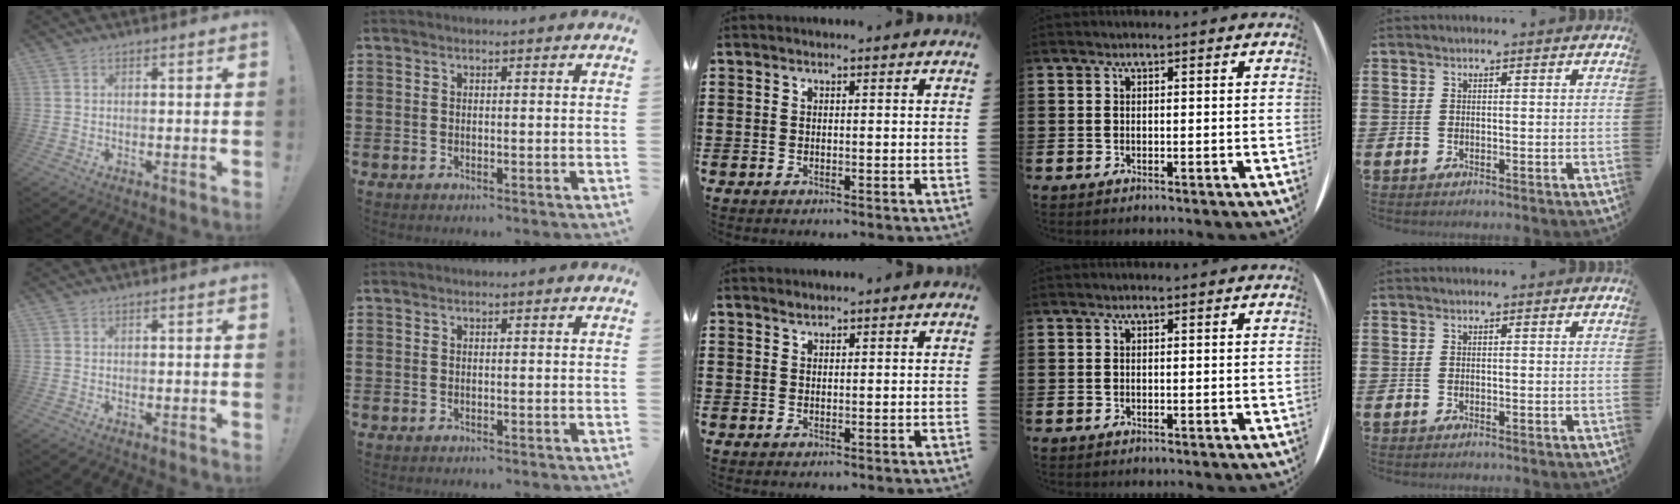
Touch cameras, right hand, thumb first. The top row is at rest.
{"middle": {"total": 1.0, "force": [1.0, 0.1, 0.1], "torque": [-0.004, 0.000, 0.019]}}